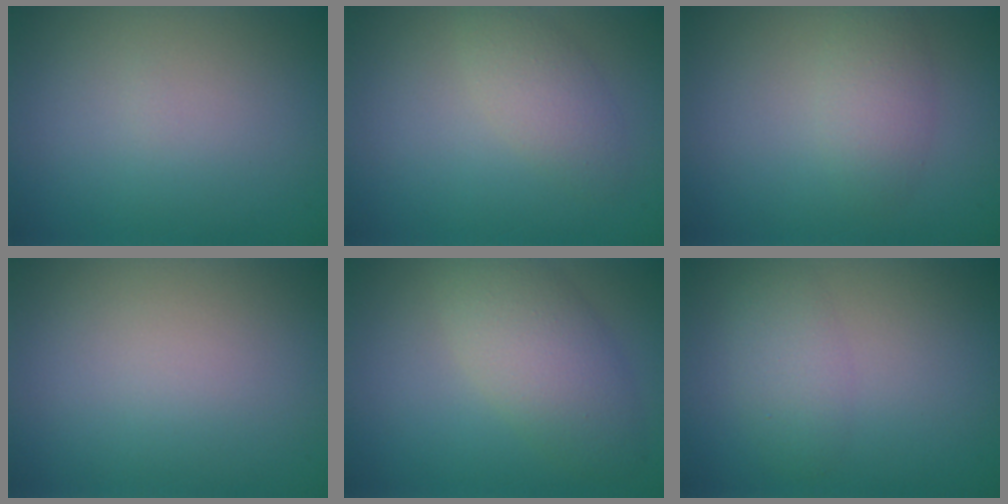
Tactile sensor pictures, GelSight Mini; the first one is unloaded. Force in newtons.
{"total": 2.4, "press": 2.4, "slide": 0.1}
{"total": 2.2, "press": 2.1, "slide": 0.1}
{"total": 0.0}
{"total": 4.8, "press": 4.8, "slide": 0.2}
{"total": 2.5, "press": 2.5, "slide": 0.0}